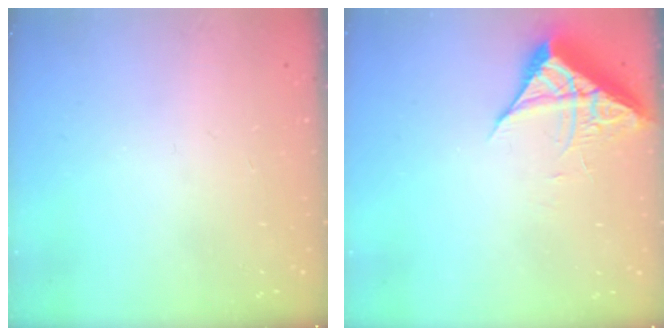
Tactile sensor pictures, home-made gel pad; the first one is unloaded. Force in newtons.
{"total": 6.6, "press": 6.6, "slide": 0.3}